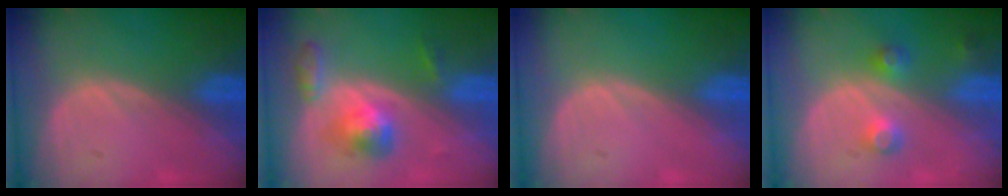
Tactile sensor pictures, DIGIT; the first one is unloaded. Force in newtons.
{"total": 5.2, "press": 4.9, "slide": 1.7}
{"total": 0.0}
{"total": 3.6, "press": 3.4, "slide": 1.2}